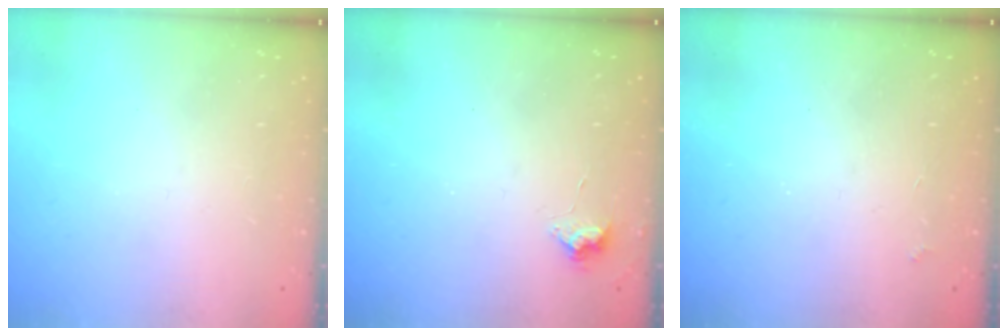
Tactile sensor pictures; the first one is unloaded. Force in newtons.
{"total": 4.4, "press": 4.4, "slide": 0.7}
{"total": 2.9, "press": 2.9, "slide": 0.5}